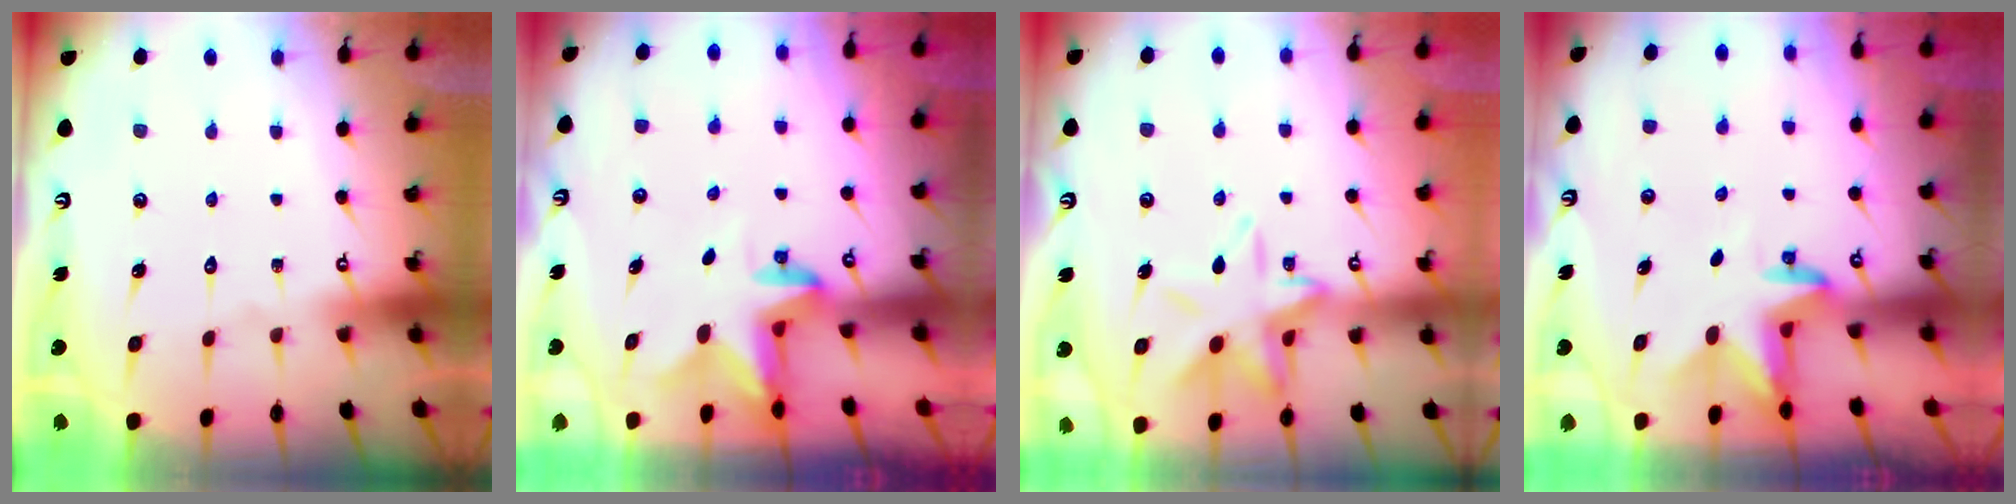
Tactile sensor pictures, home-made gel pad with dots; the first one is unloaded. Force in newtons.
{"total": 2.8, "press": 2.8, "slide": 0.5}
{"total": 11.5, "press": 11.5, "slide": 1.1}
{"total": 3.1, "press": 3.0, "slide": 0.7}